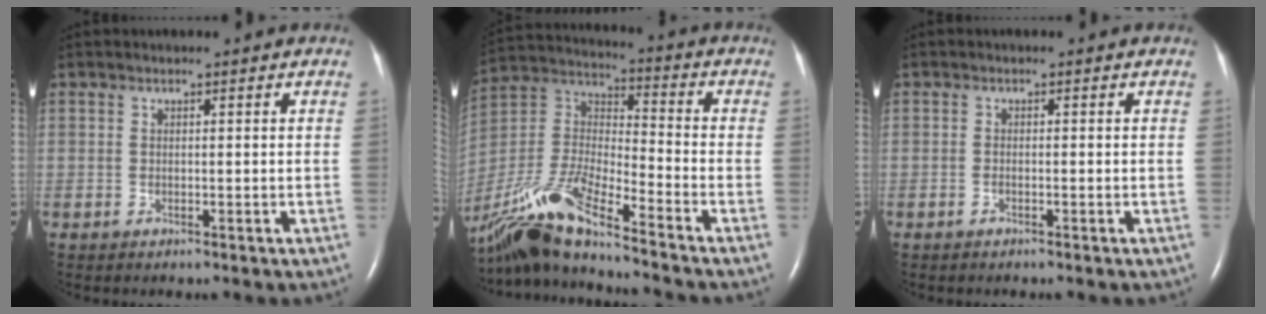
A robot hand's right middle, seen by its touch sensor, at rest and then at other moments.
{"total": 17.6, "force": [-14.2, 1.1, 10.3], "torque": [-0.235, -0.013, -0.272]}
{"total": 0.6, "force": [-0.4, 0.0, 0.4], "torque": [-0.013, 0.000, -0.008]}